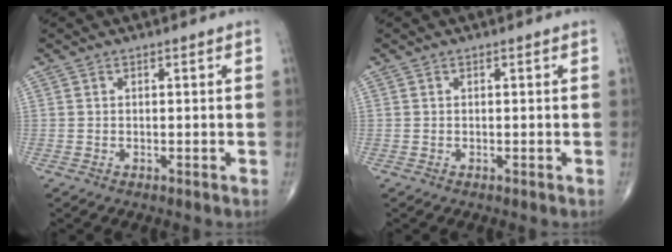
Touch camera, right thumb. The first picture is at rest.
{"total": 0.0}